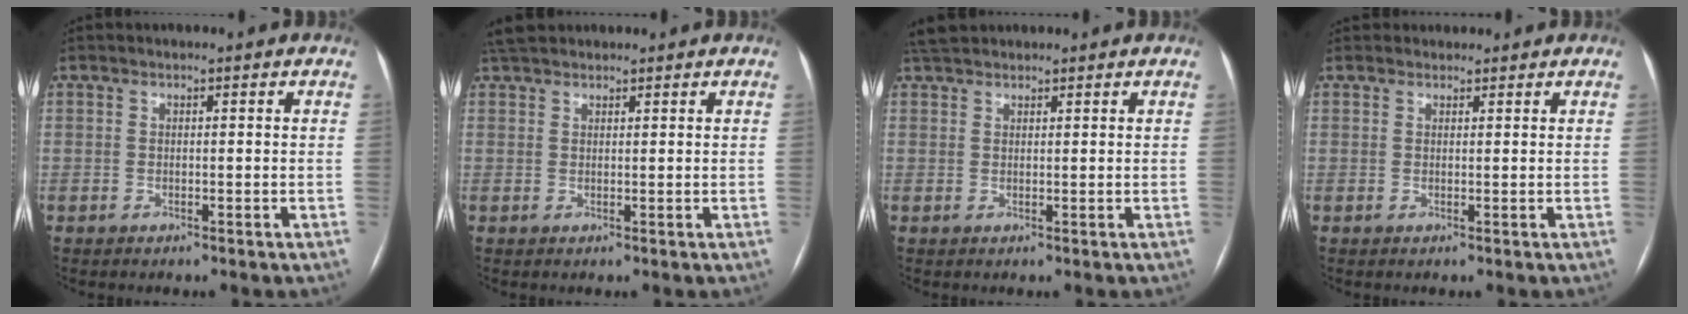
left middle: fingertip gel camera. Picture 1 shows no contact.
{"total": 4.0, "force": [3.5, 1.5, 1.3], "torque": [-0.027, 0.029, 0.064]}
{"total": 3.6, "force": [3.3, 1.2, 1.1], "torque": [-0.025, 0.026, 0.060]}
{"total": 1.3, "force": [1.0, 0.7, -0.2], "torque": [0.003, 0.010, 0.014]}